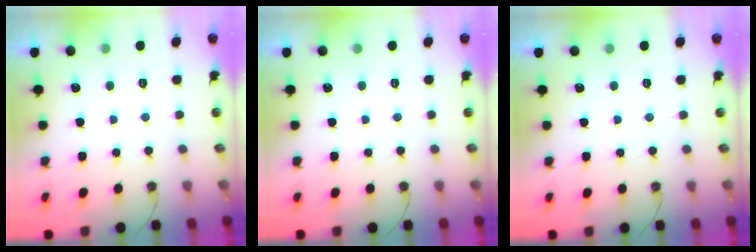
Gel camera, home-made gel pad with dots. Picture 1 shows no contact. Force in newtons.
{"total": 0.0}
{"total": 0.0}